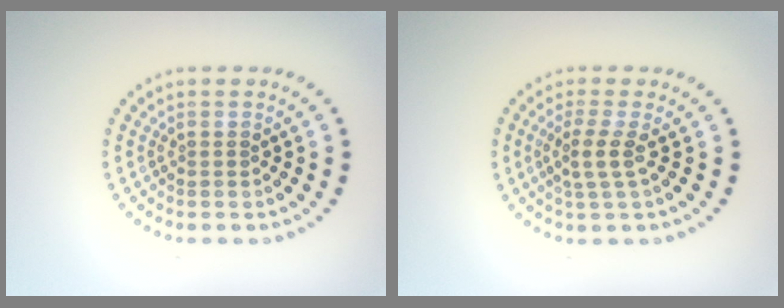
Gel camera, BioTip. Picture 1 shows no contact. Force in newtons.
{"total": 2.2, "press": 1.7, "slide": 1.4}